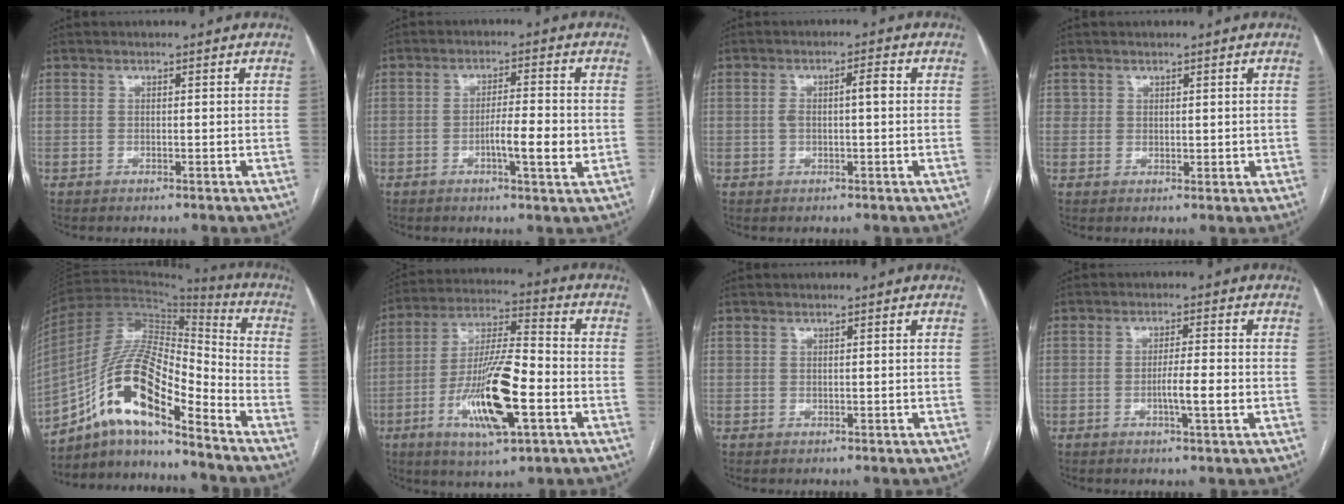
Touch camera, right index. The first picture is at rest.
{"total": 6.2, "force": [-1.4, 0.8, 6.0], "torque": [-0.097, -0.002, -0.024]}
{"total": 3.6, "force": [0.1, 1.0, 3.5], "torque": [-0.070, 0.019, 0.005]}
{"total": 1.7, "force": [0.8, 1.5, 0.4], "torque": [0.002, -0.003, 0.012]}
{"total": 15.8, "force": [-9.4, 3.7, 12.2], "torque": [-0.233, 0.027, -0.164]}
{"total": 15.9, "force": [-5.3, 3.0, 14.6], "torque": [-0.281, -0.007, -0.091]}
{"total": 0.0}
{"total": 4.2, "force": [-1.1, 0.1, 4.1], "torque": [-0.069, -0.002, -0.019]}